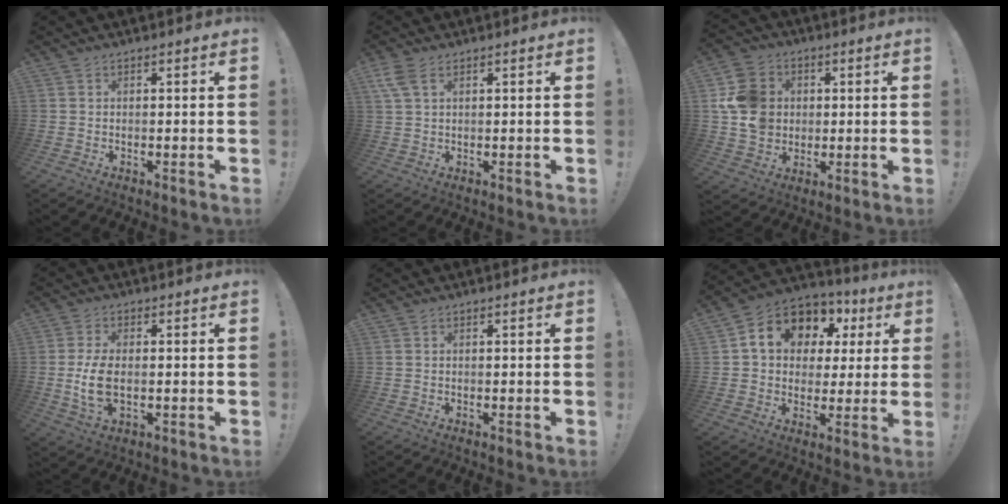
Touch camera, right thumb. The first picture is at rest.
{"total": 4.9, "force": [2.3, 2.4, 3.5], "torque": [-0.076, 0.004, 0.048]}
{"total": 13.1, "force": [1.8, 11.7, 5.7], "torque": [-0.096, 0.002, 0.042]}
{"total": 8.0, "force": [-0.9, 4.2, 6.7], "torque": [-0.130, -0.011, -0.015]}
{"total": 0.0}
{"total": 13.1, "force": [5.7, 9.7, 6.8], "torque": [-0.112, -0.030, 0.106]}